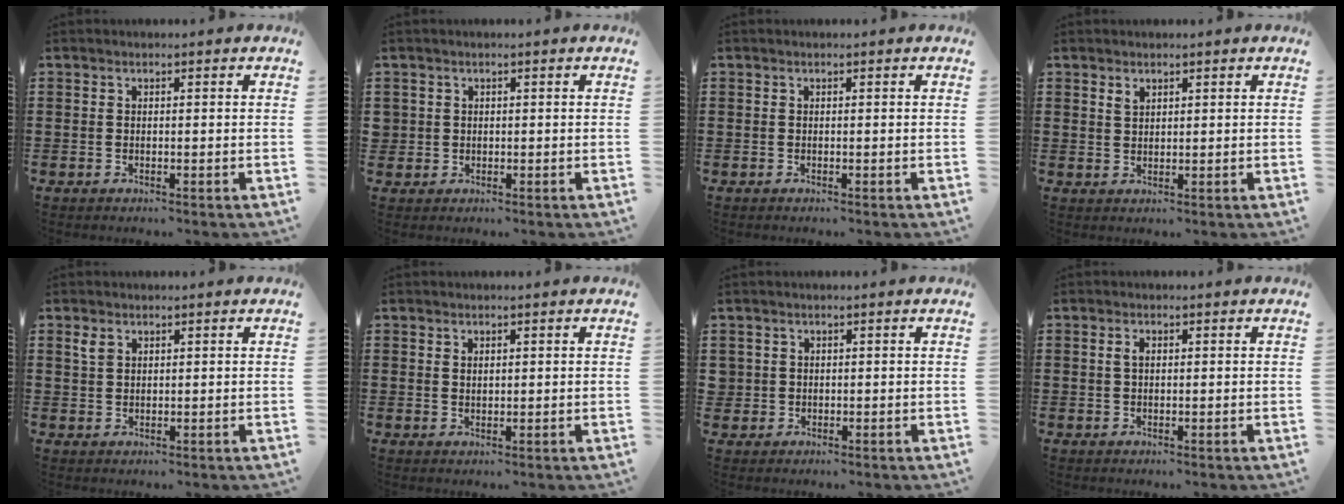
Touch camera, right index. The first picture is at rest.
{"total": 1.3, "force": [0.1, 1.2, 0.0], "torque": [-0.004, 0.007, 0.000]}
{"total": 0.0}
{"total": 1.4, "force": [1.1, 0.8, 0.5], "torque": [-0.011, 0.003, 0.021]}
{"total": 2.0, "force": [1.3, 1.2, 1.0], "torque": [-0.024, 0.003, 0.024]}
{"total": 1.0, "force": [0.8, 0.5, 0.2], "torque": [-0.005, 0.004, 0.015]}
{"total": 1.4, "force": [0.2, 1.4, 0.0], "torque": [-0.004, 0.008, 0.002]}
{"total": 1.4, "force": [0.3, 0.8, 1.2], "torque": [-0.025, 0.006, 0.004]}